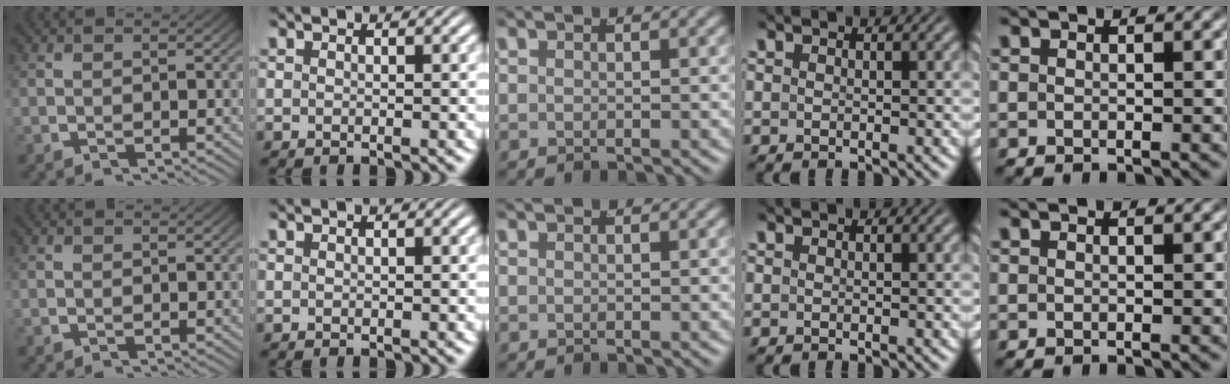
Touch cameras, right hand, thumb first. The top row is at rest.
{}